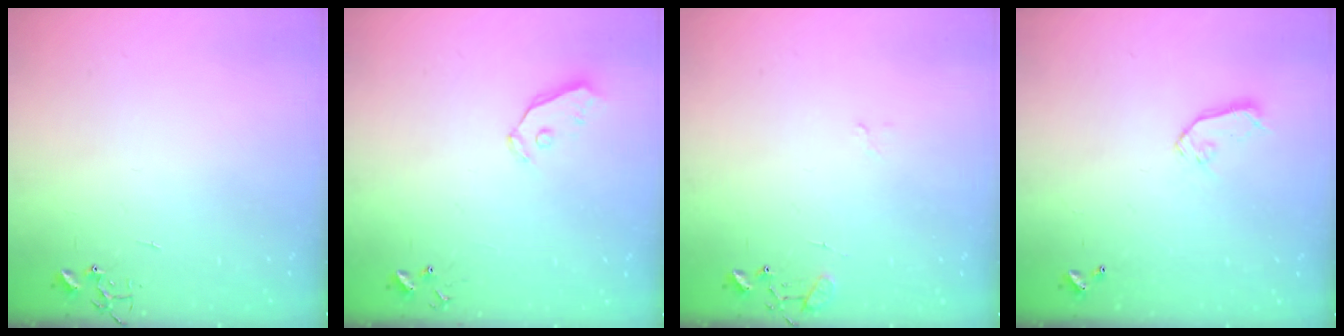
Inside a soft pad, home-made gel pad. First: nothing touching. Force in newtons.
{"total": 4.9, "press": 4.9, "slide": 0.2}
{"total": 9.3, "press": 9.3, "slide": 0.7}
{"total": 7.3, "press": 7.3, "slide": 0.4}